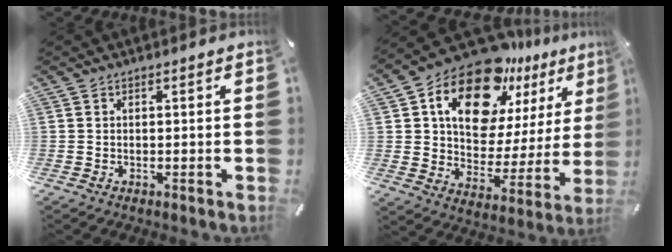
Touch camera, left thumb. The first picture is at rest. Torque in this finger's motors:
{"motor_torque": [2.51, 2.49, 1.97, -0.80, 0.22]}